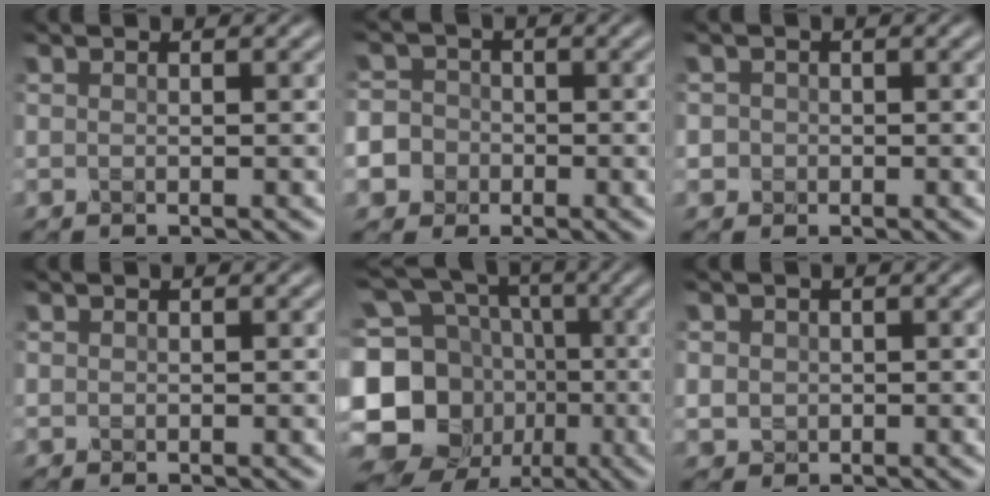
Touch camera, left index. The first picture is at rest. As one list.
[{"total": 7.8, "force": [-3.2, 6.9, 1.7], "torque": [-0.042, -0.016, -0.088]}, {"total": 1.4, "force": [0.0, 1.3, 0.3], "torque": [0.008, 0.001, -0.004]}, {"total": 0.0}, {"total": 17.9, "force": [-4.1, 15.5, 8.0], "torque": [-0.196, 0.008, -0.094]}, {"total": 1.7, "force": [0.2, 1.6, 0.5], "torque": [-0.006, -0.003, 0.005]}]